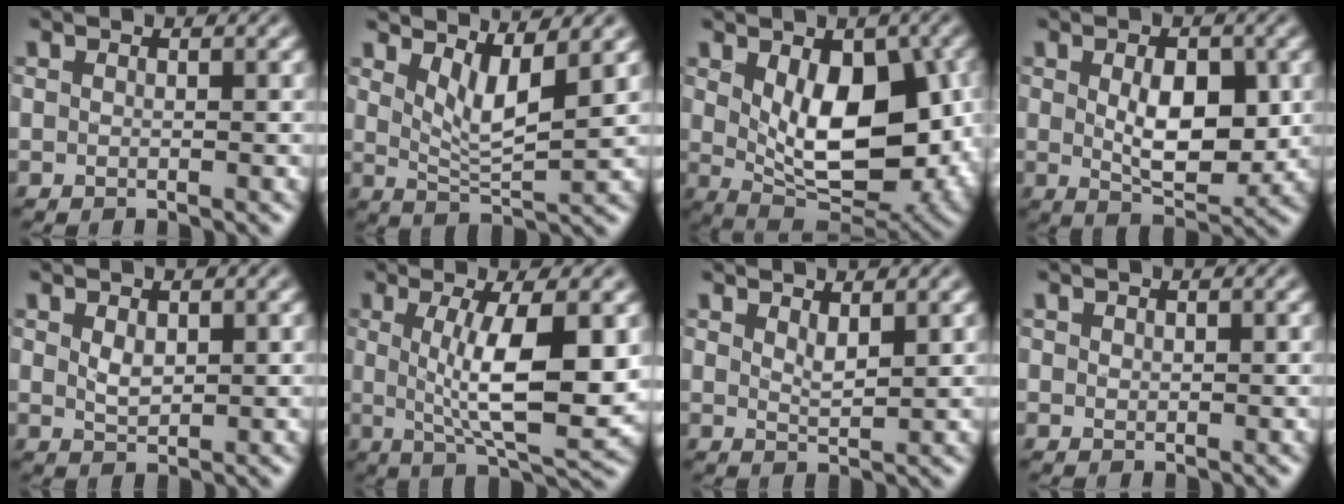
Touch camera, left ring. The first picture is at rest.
{"total": 4.0, "force": [2.3, 1.0, 3.1], "torque": [-0.057, -0.013, 0.043]}
{"total": 10.4, "force": [0.8, 5.7, 8.7], "torque": [-0.140, -0.018, 0.027]}
{"total": 5.9, "force": [0.3, 3.2, 4.9], "torque": [-0.079, -0.008, 0.011]}
{"total": 1.5, "force": [0.6, 0.9, 1.1], "torque": [-0.023, -0.003, 0.017]}
{"total": 8.3, "force": [0.8, 2.1, 8.0], "torque": [-0.127, -0.013, 0.021]}
{"total": 1.6, "force": [1.2, 0.4, 1.1], "torque": [-0.021, -0.003, 0.022]}
{"total": 0.5, "force": [0.4, 0.4, 0.1], "torque": [-0.002, -0.001, 0.009]}